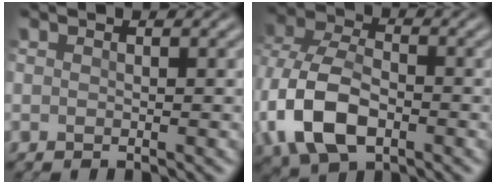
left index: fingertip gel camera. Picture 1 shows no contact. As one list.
[{"total": 10.2, "force": [-3.4, 6.2, 7.3], "torque": [-0.179, -0.007, -0.081]}]